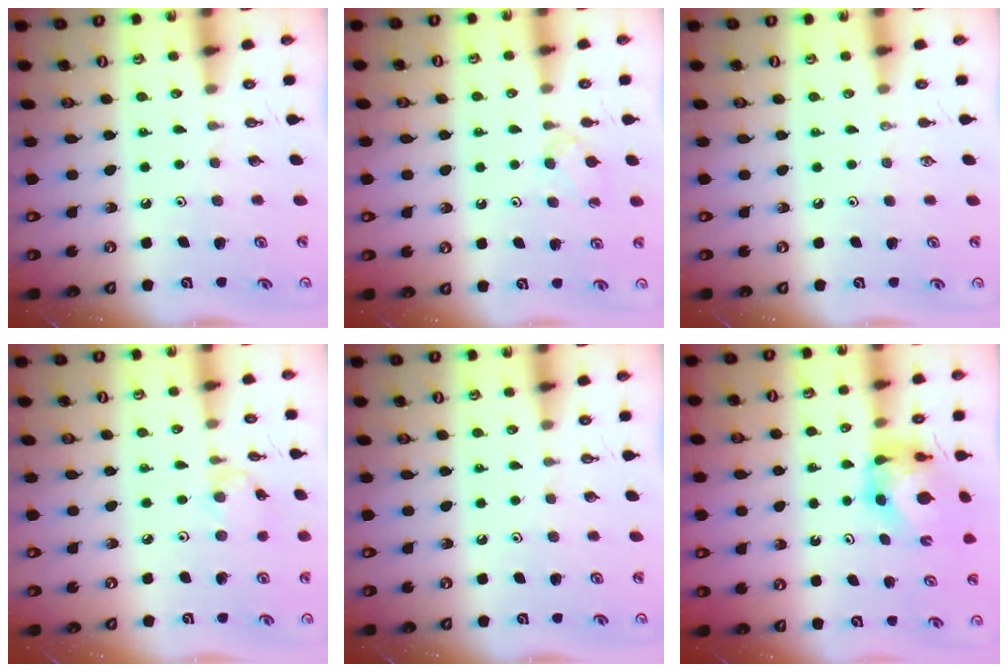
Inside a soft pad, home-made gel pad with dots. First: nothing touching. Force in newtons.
{"total": 3.1, "press": 3.0, "slide": 0.6}
{"total": 0.0}
{"total": 1.0, "press": 1.0, "slide": 0.2}
{"total": 0.0}
{"total": 5.7, "press": 5.7, "slide": 0.3}